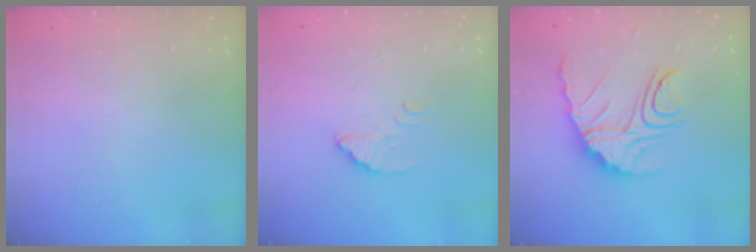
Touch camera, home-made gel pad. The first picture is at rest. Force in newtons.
{"total": 2.5, "press": 2.5, "slide": 0.2}
{"total": 15.5, "press": 15.4, "slide": 1.8}